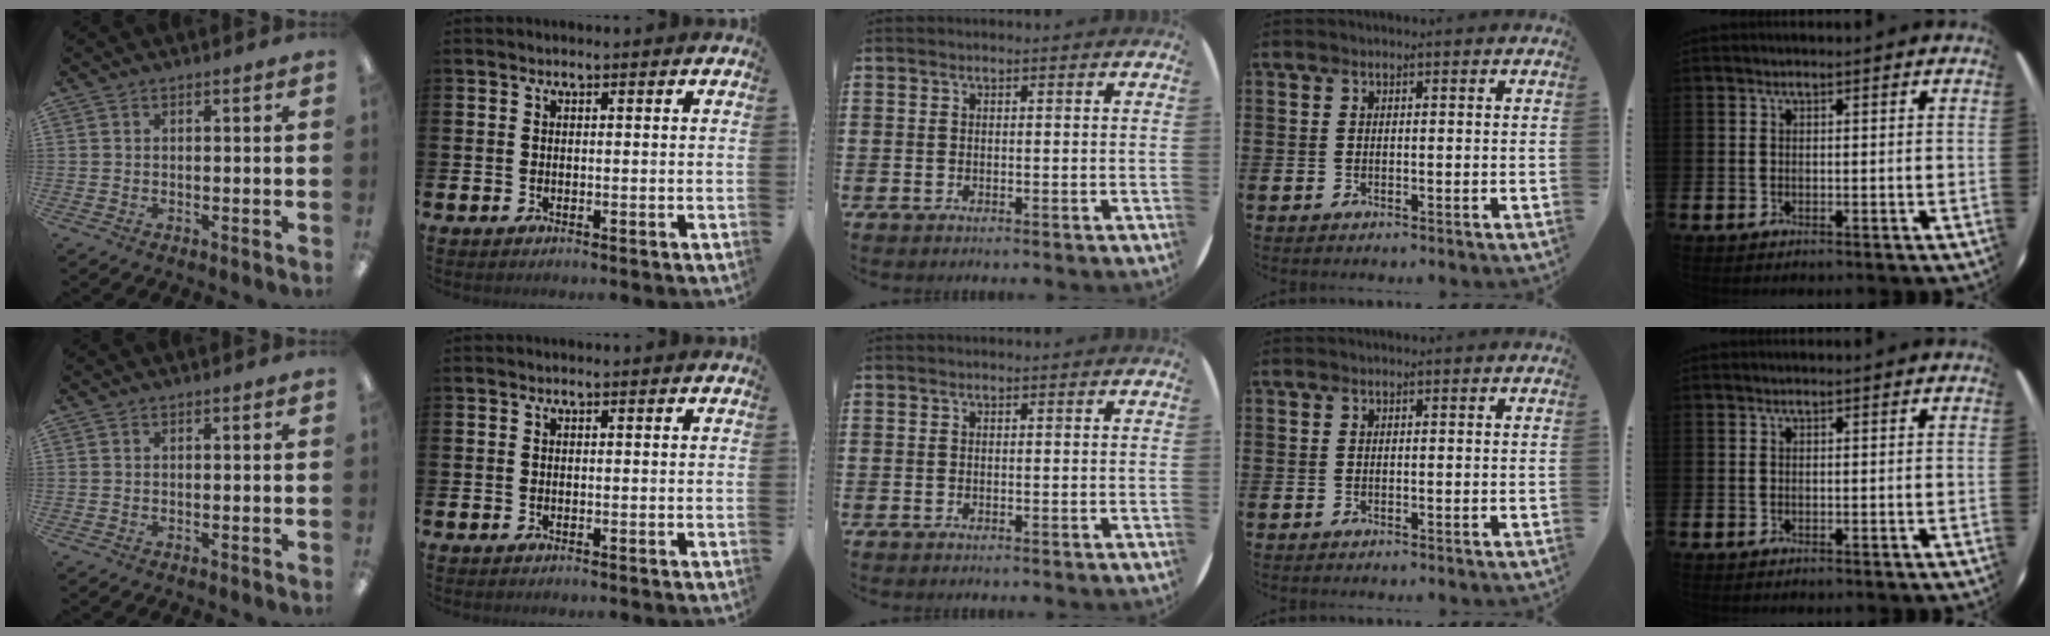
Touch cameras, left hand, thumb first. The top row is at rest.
{}